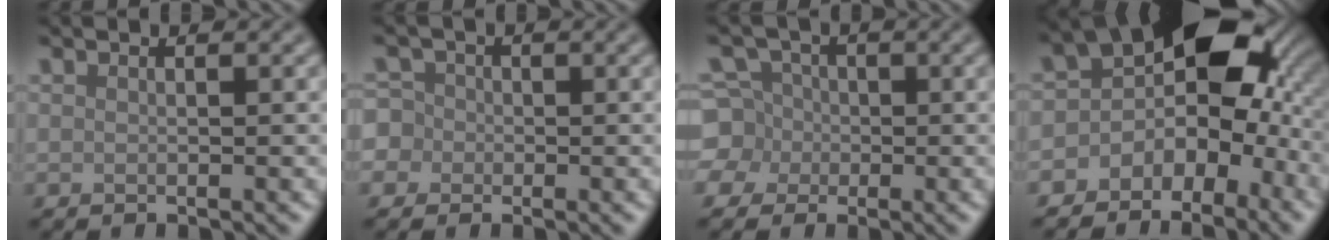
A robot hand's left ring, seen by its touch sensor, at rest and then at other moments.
{"total": 4.8, "force": [-0.8, 4.6, 1.2], "torque": [-0.024, 0.028, -0.046]}
{"total": 5.5, "force": [-1.2, 5.2, 1.1], "torque": [-0.017, 0.022, -0.045]}
{"total": 8.9, "force": [-1.6, 5.9, 6.5], "torque": [-0.063, 0.022, -0.046]}